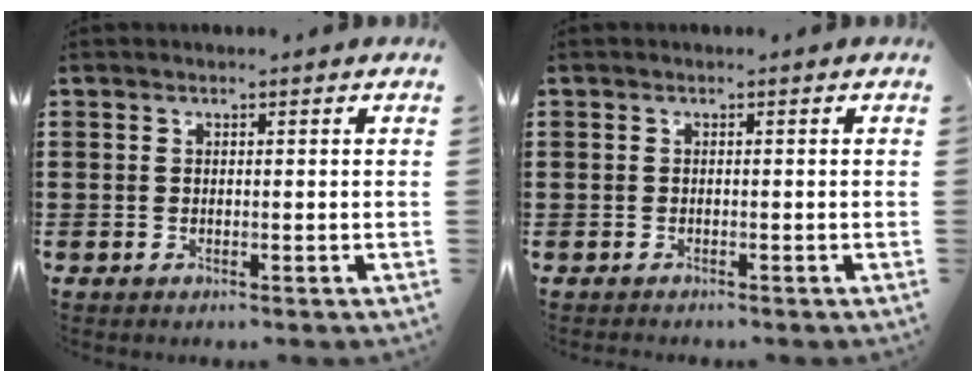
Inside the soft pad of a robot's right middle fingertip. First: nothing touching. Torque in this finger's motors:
{"motor_torque": [-1.23, 0.91, -1.05, -0.21]}